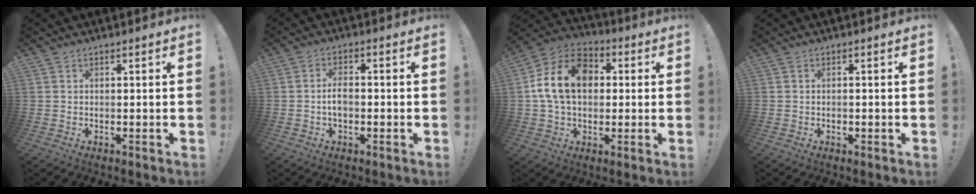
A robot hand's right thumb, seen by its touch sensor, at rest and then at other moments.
{"total": 4.2, "force": [-1.0, 2.2, 3.5], "torque": [-0.065, 0.005, -0.019]}
{"total": 16.9, "force": [2.9, 12.0, 11.5], "torque": [-0.199, 0.009, 0.054]}
{"total": 0.7, "force": [-0.6, 0.4, 0.2], "torque": [-0.008, 0.002, -0.009]}